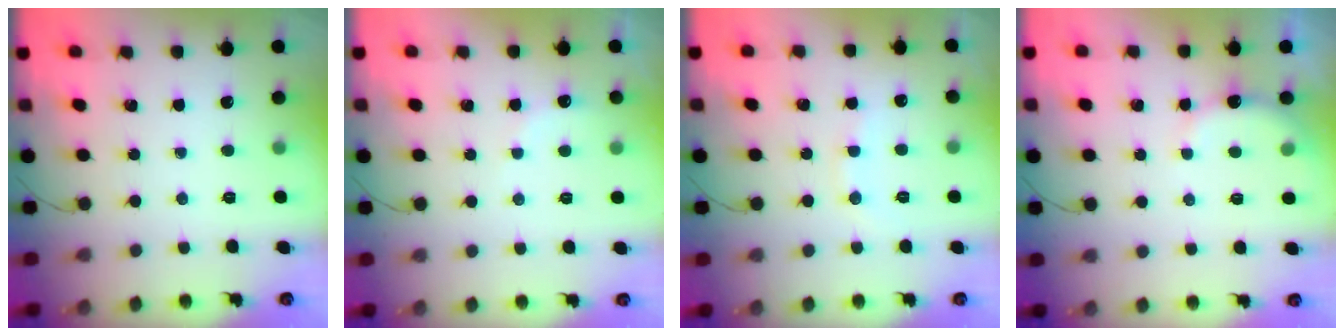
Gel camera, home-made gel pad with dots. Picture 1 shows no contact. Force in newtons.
{"total": 3.9, "press": 3.8, "slide": 0.8}
{"total": 7.7, "press": 7.6, "slide": 1.4}
{"total": 4.7, "press": 4.6, "slide": 1.1}